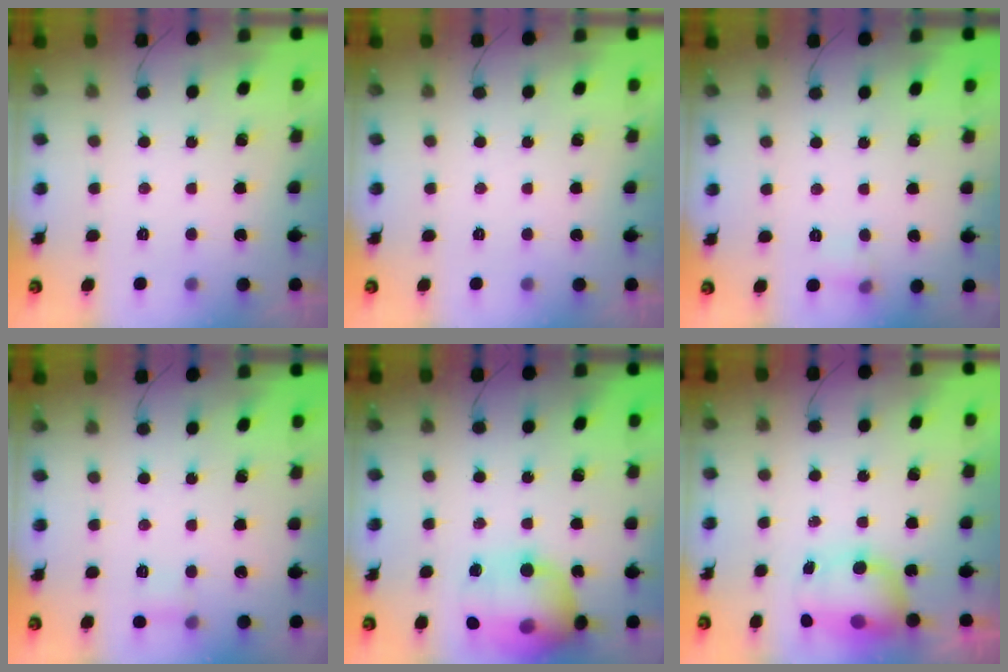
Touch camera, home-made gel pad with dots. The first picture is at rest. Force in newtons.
{"total": 0.0}
{"total": 4.4, "press": 4.2, "slide": 1.2}
{"total": 4.3, "press": 4.1, "slide": 1.3}
{"total": 19.5, "press": 19.4, "slide": 2.4}
{"total": 7.5, "press": 7.4, "slide": 0.9}